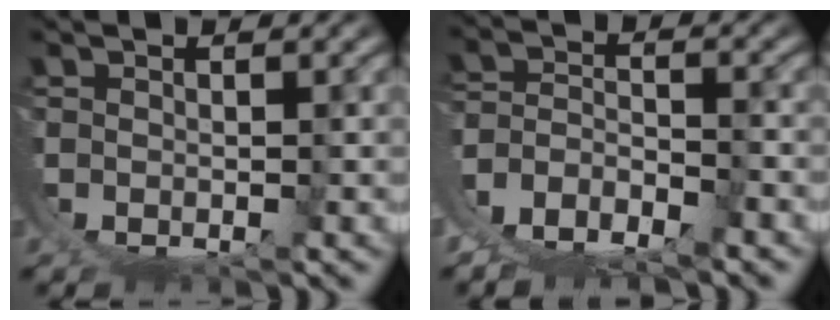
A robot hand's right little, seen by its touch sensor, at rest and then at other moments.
{"total": 8.7, "force": [0.0, 7.7, 4.1], "torque": [-0.132, -0.032, -0.005]}